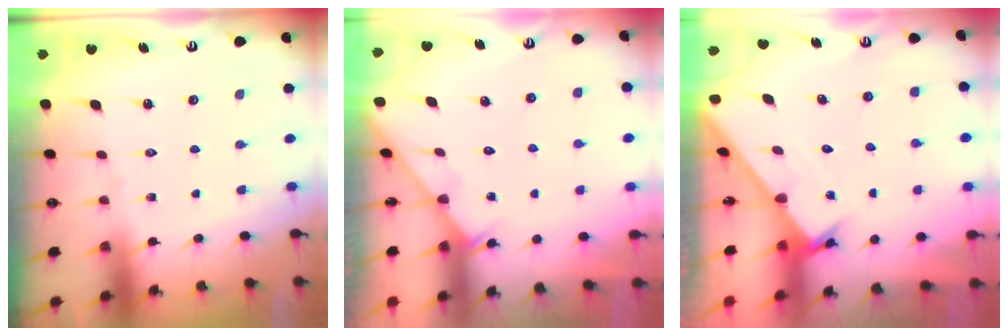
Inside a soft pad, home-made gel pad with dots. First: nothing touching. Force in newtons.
{"total": 2.9, "press": 2.9, "slide": 0.3}
{"total": 1.7, "press": 1.7, "slide": 0.1}